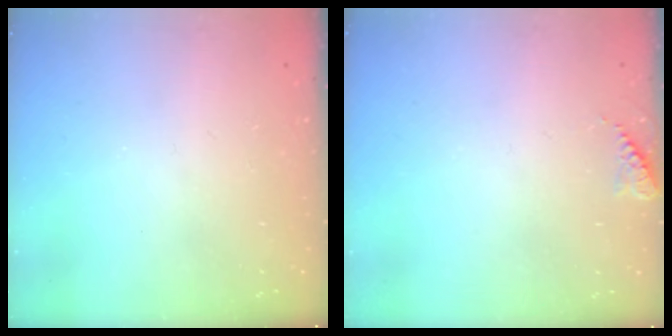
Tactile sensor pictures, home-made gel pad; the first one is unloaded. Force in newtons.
{"total": 6.6, "press": 6.6, "slide": 0.7}